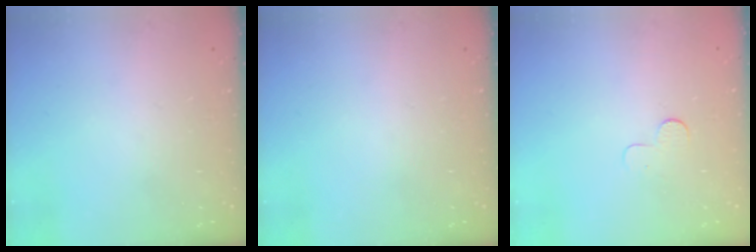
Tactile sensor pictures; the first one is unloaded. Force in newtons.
{"total": 0.0}
{"total": 2.9, "press": 2.9, "slide": 0.3}